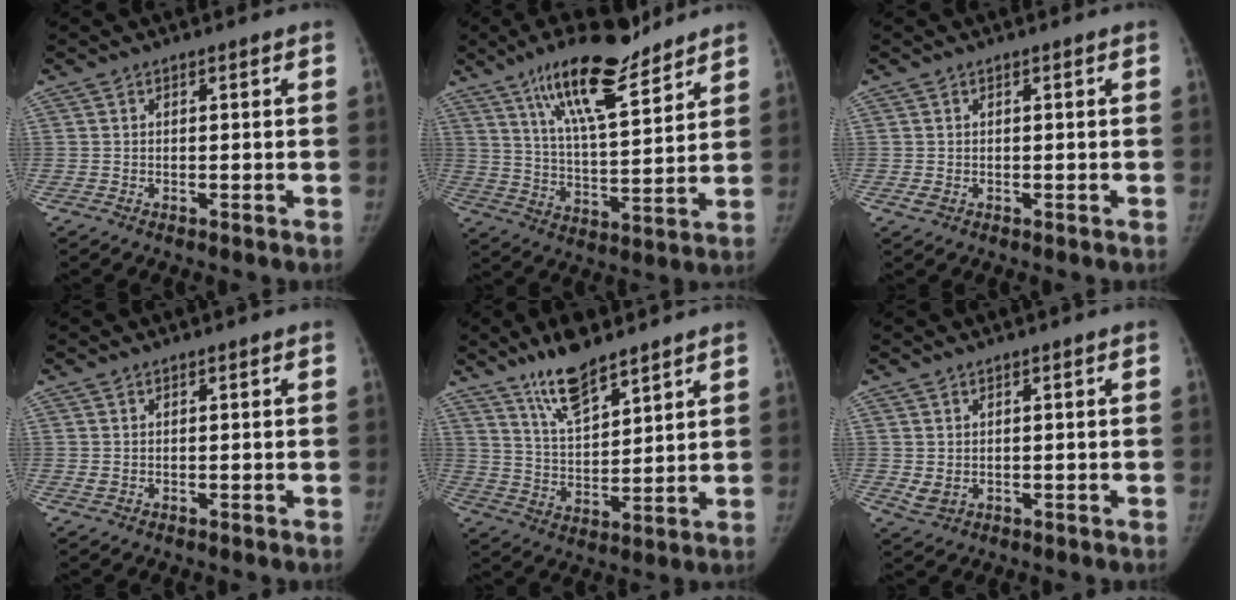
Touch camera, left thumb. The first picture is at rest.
{"total": 16.9, "force": [11.8, 4.8, 11.1], "torque": [-0.166, -0.060, 0.207]}
{"total": 1.1, "force": [-0.1, 0.9, 0.6], "torque": [-0.012, -0.002, 0.003]}
{"total": 0.8, "force": [0.4, 0.6, 0.5], "torque": [-0.007, -0.001, 0.010]}
{"total": 11.3, "force": [8.5, 3.3, 6.6], "torque": [-0.105, -0.053, 0.164]}
{"total": 2.5, "force": [0.5, 1.8, 1.7], "torque": [-0.031, -0.010, 0.019]}